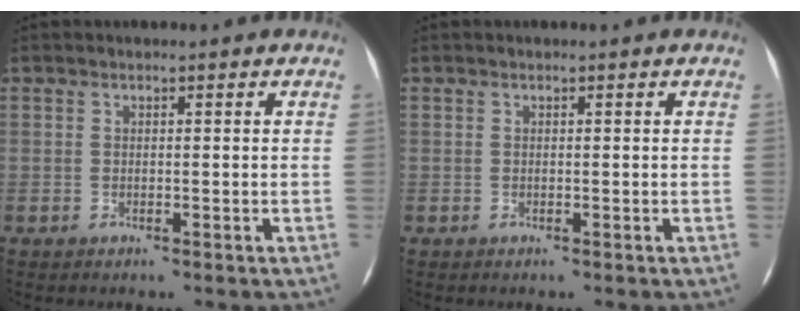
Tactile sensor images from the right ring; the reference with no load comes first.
{"total": 0.0}